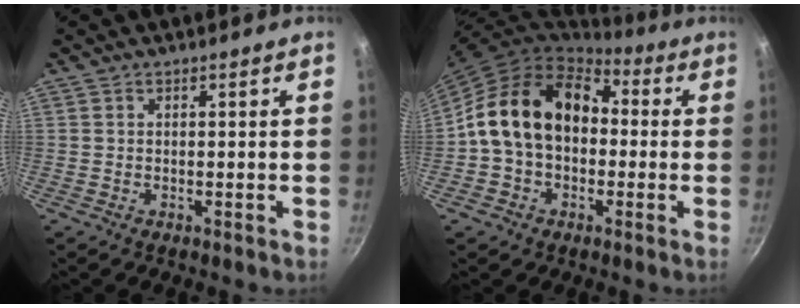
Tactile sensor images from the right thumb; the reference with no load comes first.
{"total": 16.5, "force": [0.4, 12.3, 11.0], "torque": [-0.154, 0.046, -0.004]}